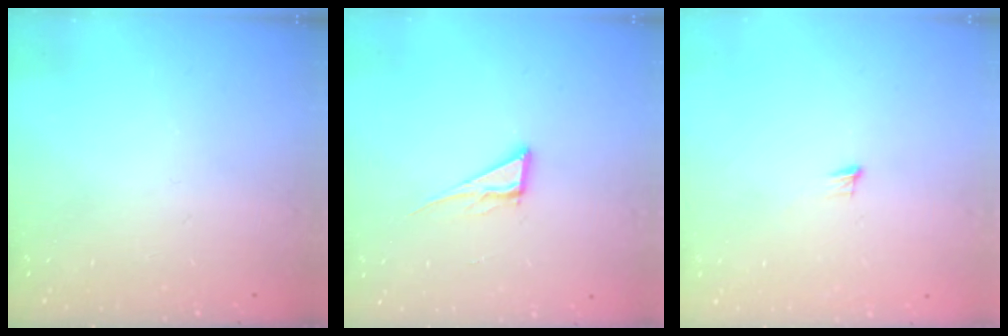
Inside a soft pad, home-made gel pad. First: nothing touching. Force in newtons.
{"total": 6.8, "press": 6.8, "slide": 0.2}
{"total": 3.9, "press": 3.8, "slide": 0.9}